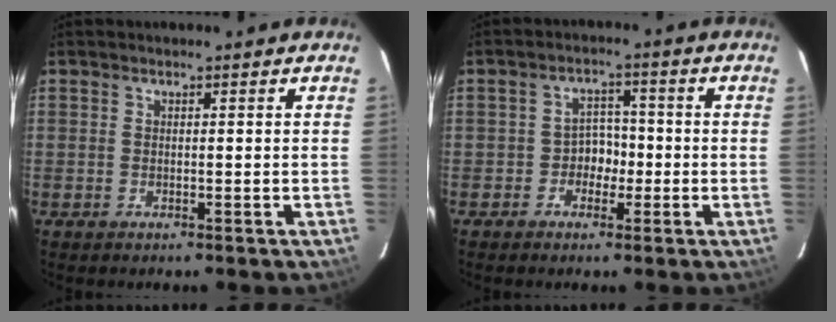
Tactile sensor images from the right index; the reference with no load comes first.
{"total": 3.9, "force": [-1.6, 3.3, 1.2], "torque": [-0.019, 0.018, -0.028]}